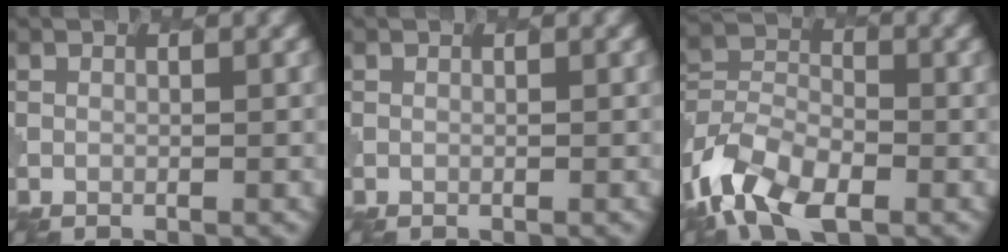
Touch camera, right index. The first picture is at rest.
{"total": 0.0}
{"total": 8.9, "force": [-5.4, 4.8, 5.2], "torque": [-0.109, -0.010, -0.113]}